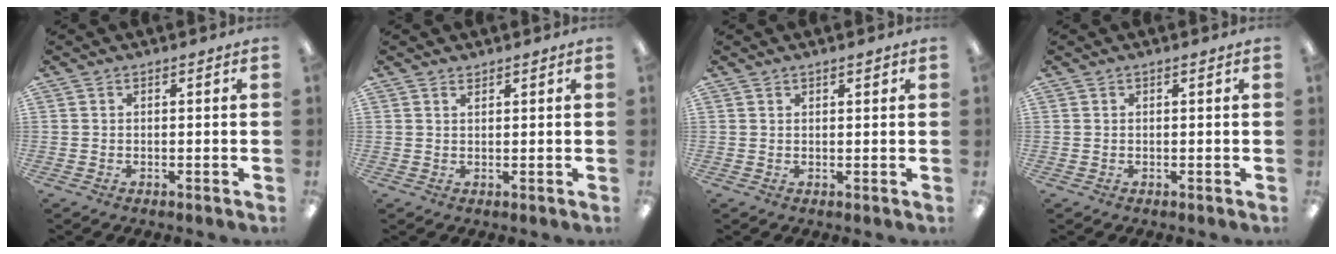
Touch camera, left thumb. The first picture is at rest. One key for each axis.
{"total": 1.1, "fx": 1.0, "fy": 0.2, "fz": 0.2, "tx": -0.005, "ty": -0.001, "tz": 0.020}
{"total": 1.1, "fx": 0.9, "fy": 0.4, "fz": 0.6, "tx": -0.011, "ty": 0.000, "tz": 0.016}
{"total": 0.0}